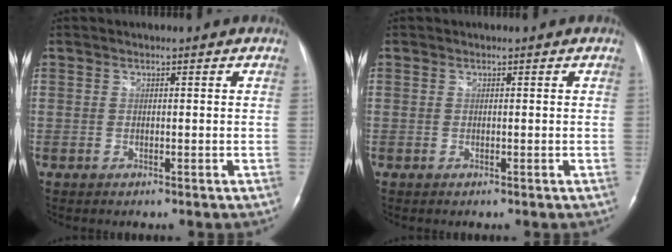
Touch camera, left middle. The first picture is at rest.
{"total": 0.0}